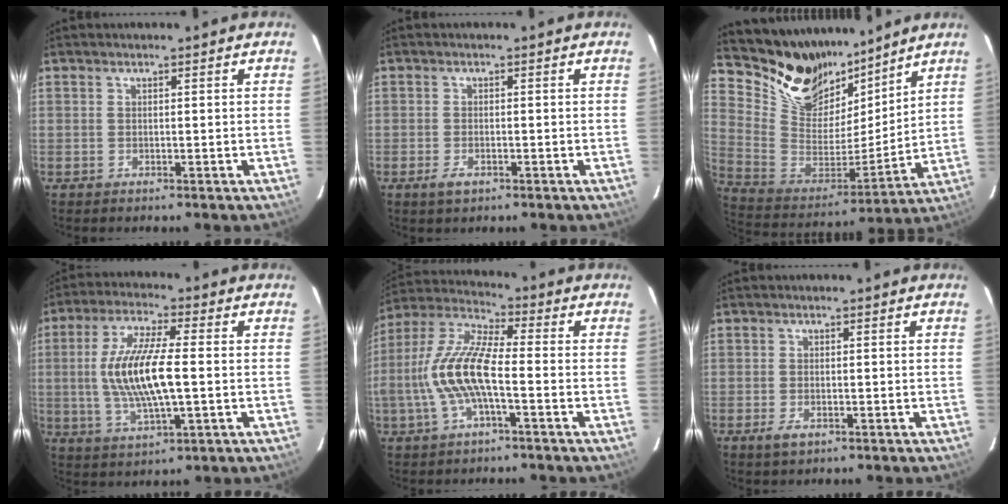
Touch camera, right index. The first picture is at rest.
{"total": 2.4, "force": [-1.2, 1.3, 1.6], "torque": [-0.033, -0.004, -0.019]}
{"total": 19.6, "force": [15.5, 9.5, 7.3], "torque": [-0.185, -0.005, 0.292]}
{"total": 13.5, "force": [-0.5, 3.7, 12.9], "torque": [-0.257, -0.001, -0.006]}
{"total": 13.3, "force": [-2.8, 3.8, 12.4], "torque": [-0.262, 0.005, -0.058]}
{"total": 2.5, "force": [-1.3, 1.3, 1.8], "torque": [-0.036, -0.006, -0.020]}